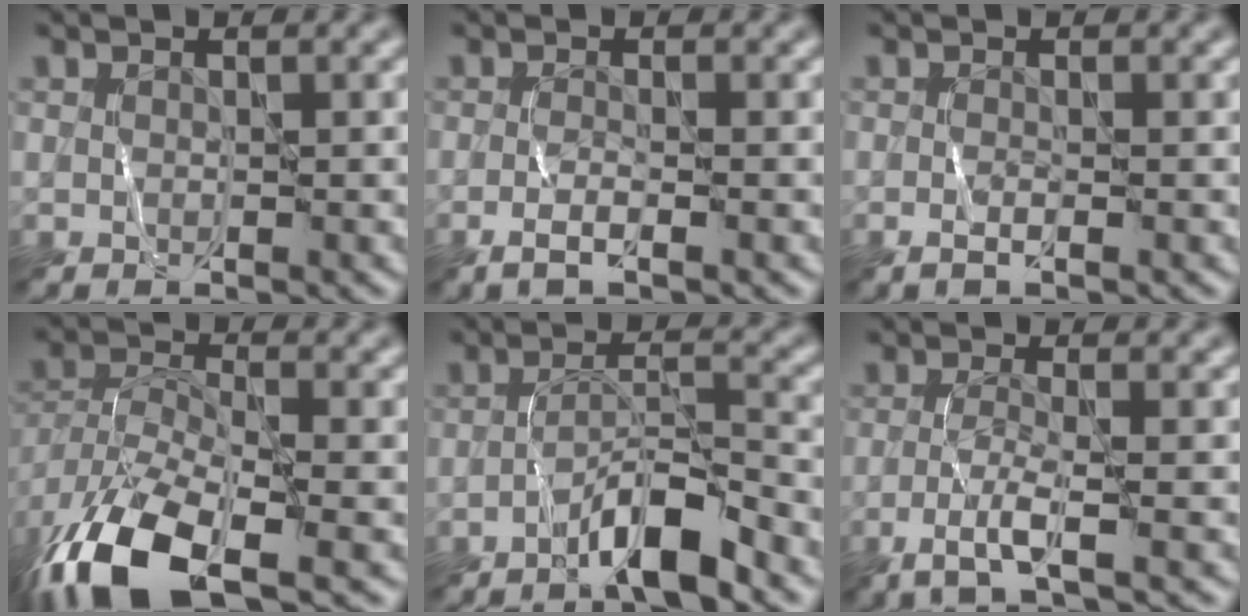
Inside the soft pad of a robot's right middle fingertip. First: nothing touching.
{"total": 1.4, "force": [-0.9, 0.0, 1.1], "torque": [-0.021, 0.002, -0.020]}
{"total": 0.8, "force": [-0.5, -0.2, 0.6], "torque": [-0.010, 0.001, -0.010]}
{"total": 10.7, "force": [-6.6, 4.2, 7.3], "torque": [-0.153, -0.018, -0.126]}
{"total": 4.3, "force": [-2.9, 0.3, 3.2], "torque": [-0.053, 0.015, -0.057]}
{"total": 2.7, "force": [-1.3, 0.0, 2.4], "torque": [-0.050, -0.001, -0.034]}